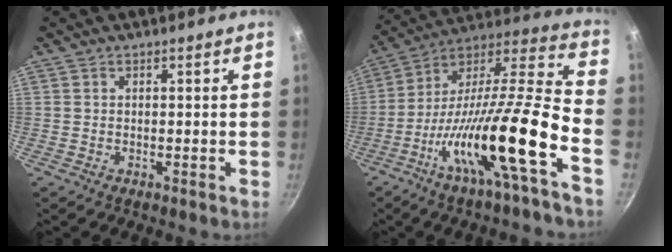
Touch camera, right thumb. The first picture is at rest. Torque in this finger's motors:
{"motor_torque": [2.07, 1.16, 2.31, -0.46, 0.76]}